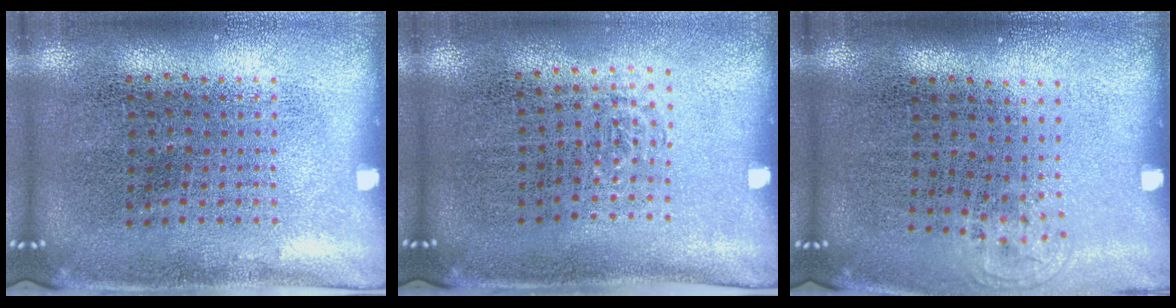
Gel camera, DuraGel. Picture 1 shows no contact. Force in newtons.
{"total": 0.6, "press": 0.5, "slide": 0.3}
{"total": 0.6, "press": 0.5, "slide": 0.3}